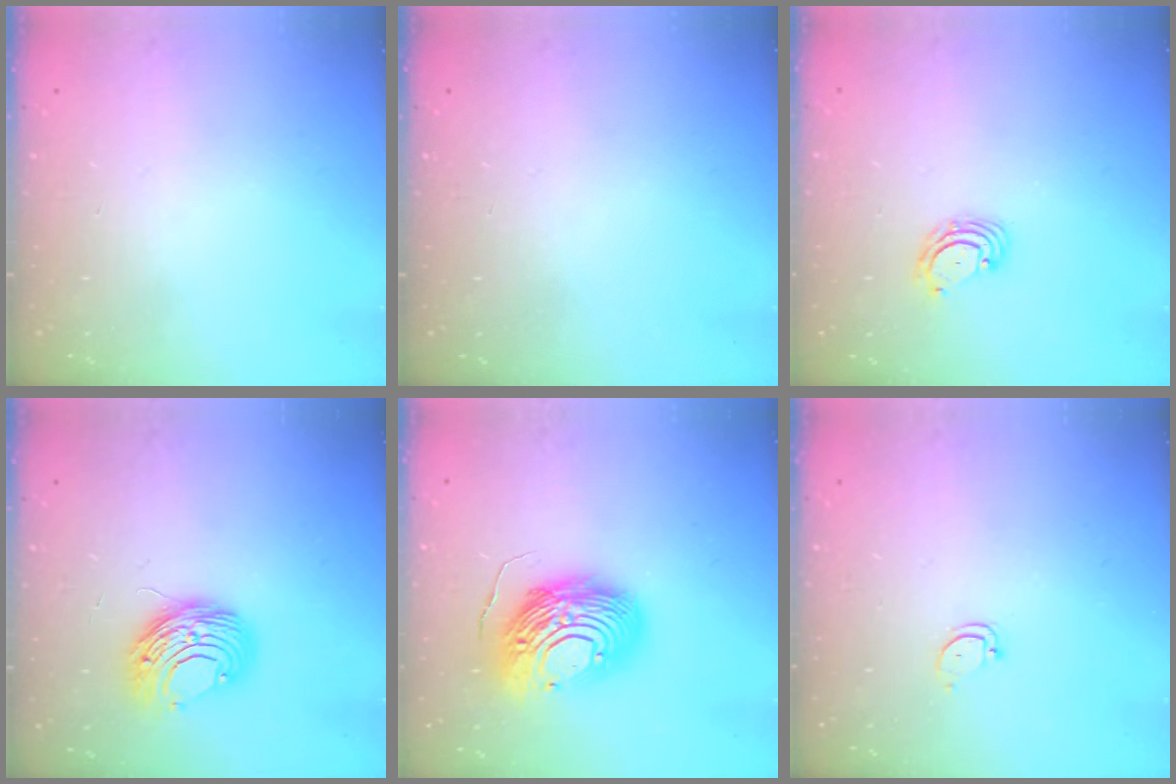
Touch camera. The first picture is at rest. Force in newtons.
{"total": 0.0}
{"total": 2.8, "press": 2.8, "slide": 0.3}
{"total": 9.1, "press": 9.1, "slide": 0.5}
{"total": 14.5, "press": 14.4, "slide": 1.5}
{"total": 2.9, "press": 2.9, "slide": 0.2}